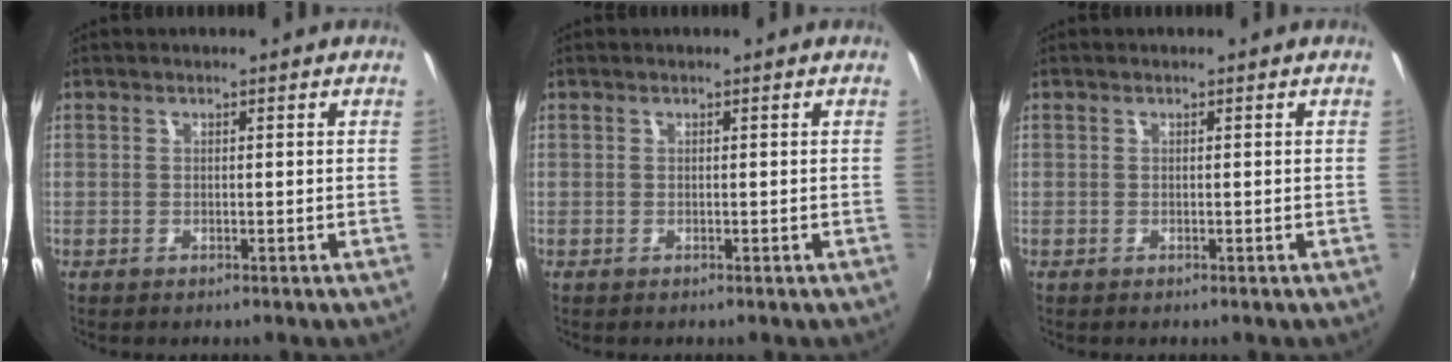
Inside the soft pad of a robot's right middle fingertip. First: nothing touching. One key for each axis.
{"total": 0.0}
{"total": 0.0}